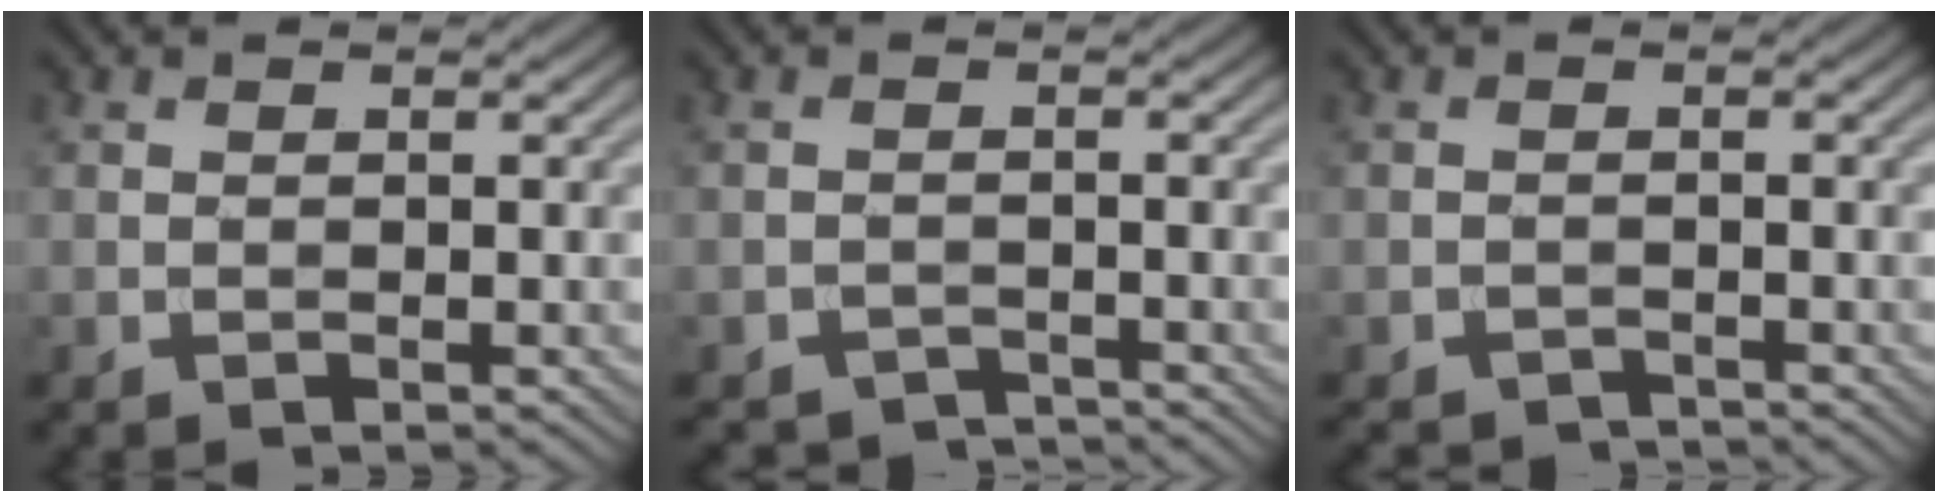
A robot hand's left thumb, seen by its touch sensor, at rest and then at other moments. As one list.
[{"total": 2.7, "force": [-2.6, 0.7, 0.3], "torque": [-0.001, 0.000, -0.047]}, {"total": 2.5, "force": [-2.4, 0.5, 0.5], "torque": [-0.005, -0.003, -0.043]}]